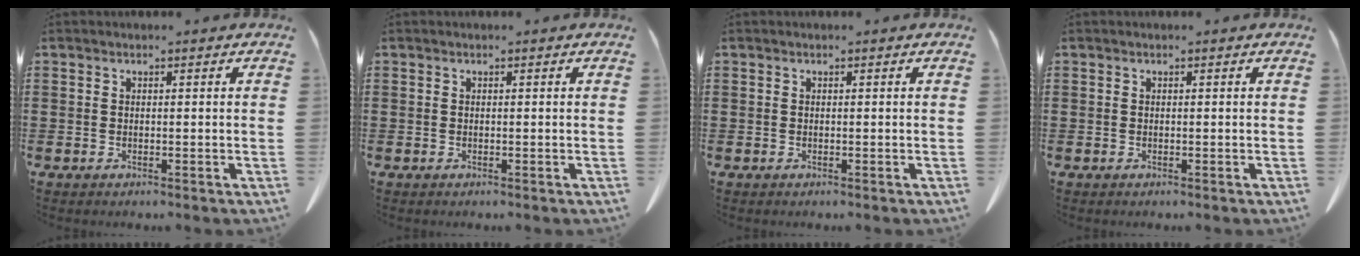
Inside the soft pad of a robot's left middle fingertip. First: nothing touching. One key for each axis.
{"total": 0.0}
{"total": 0.0}
{"total": 0.0}